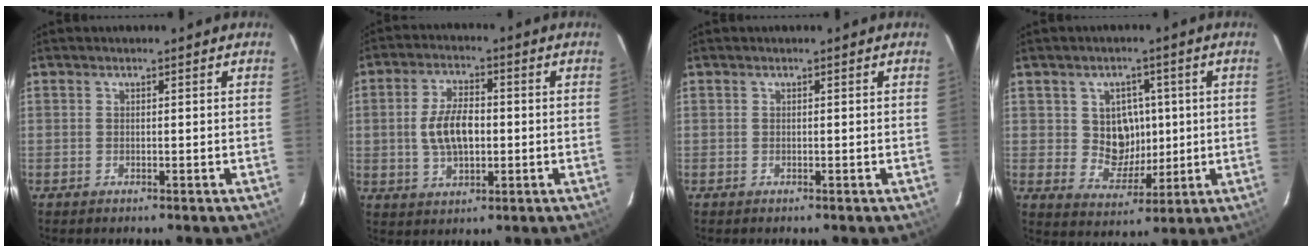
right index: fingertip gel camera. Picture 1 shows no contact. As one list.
[{"total": 8.6, "force": [-0.3, 4.6, 7.3], "torque": [-0.143, 0.007, -0.002]}, {"total": 0.0}, {"total": 7.7, "force": [1.0, 7.0, 3.0], "torque": [-0.056, 0.009, 0.030]}]